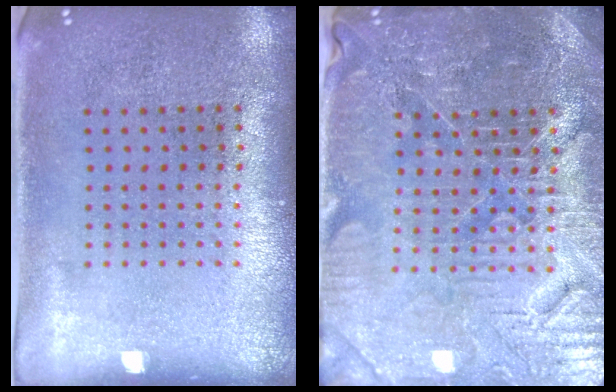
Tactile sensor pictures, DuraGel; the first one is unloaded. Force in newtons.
{"total": 4.6, "press": 4.4, "slide": 1.3}